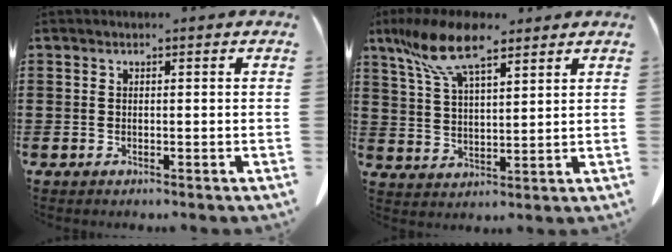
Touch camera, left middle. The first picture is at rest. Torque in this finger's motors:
{"motor_torque": [1.41, 0.73, 0.32, 0.21]}